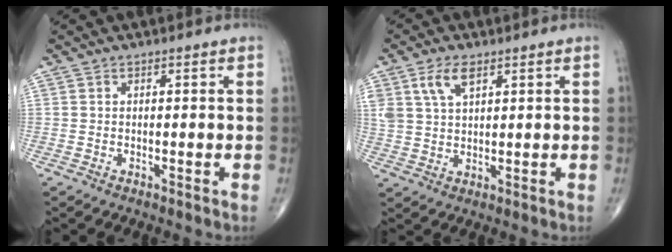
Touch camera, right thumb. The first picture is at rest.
{"total": 6.1, "force": [3.2, 3.0, 4.3], "torque": [-0.081, -0.008, 0.066]}